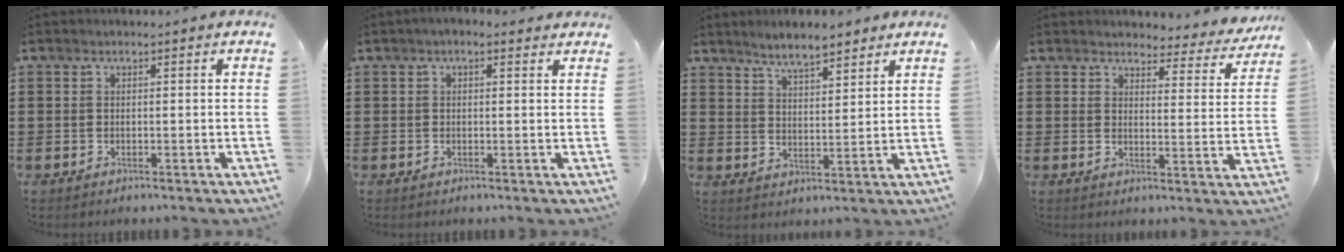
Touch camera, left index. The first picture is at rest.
{"total": 1.3, "force": [0.5, 0.7, 0.9], "torque": [-0.019, 0.006, 0.007]}
{"total": 5.1, "force": [4.7, 1.0, 1.7], "torque": [-0.048, -0.007, 0.086]}
{"total": 4.1, "force": [3.9, 0.8, 1.0], "torque": [-0.031, -0.024, 0.066]}